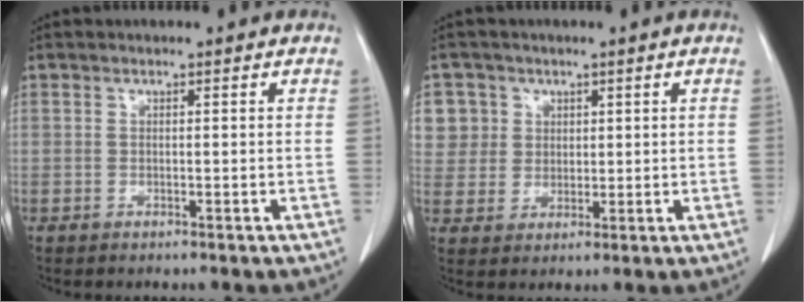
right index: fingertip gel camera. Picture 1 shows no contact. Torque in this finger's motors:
{"motor_torque": [-0.13, 0.25, -0.03, 0.00]}